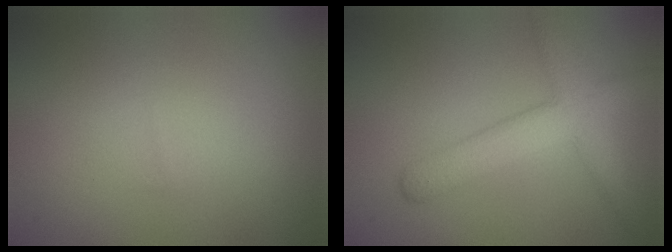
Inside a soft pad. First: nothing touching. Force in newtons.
{"total": 4.6, "press": 4.6, "slide": 0.3}